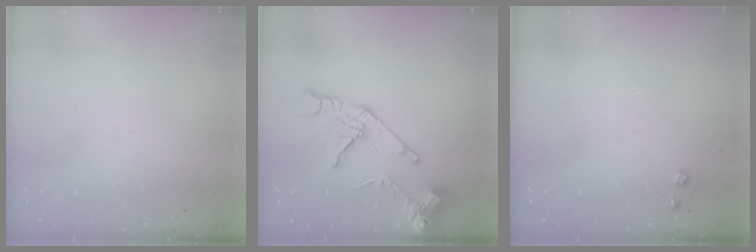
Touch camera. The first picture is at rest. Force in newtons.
{"total": 13.5, "press": 13.3, "slide": 1.8}
{"total": 4.1, "press": 4.0, "slide": 0.5}